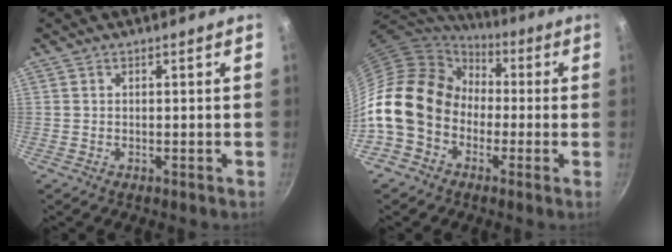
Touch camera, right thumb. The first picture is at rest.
{"total": 19.0, "force": [-1.3, 14.9, 11.7], "torque": [-0.194, 0.048, -0.033]}